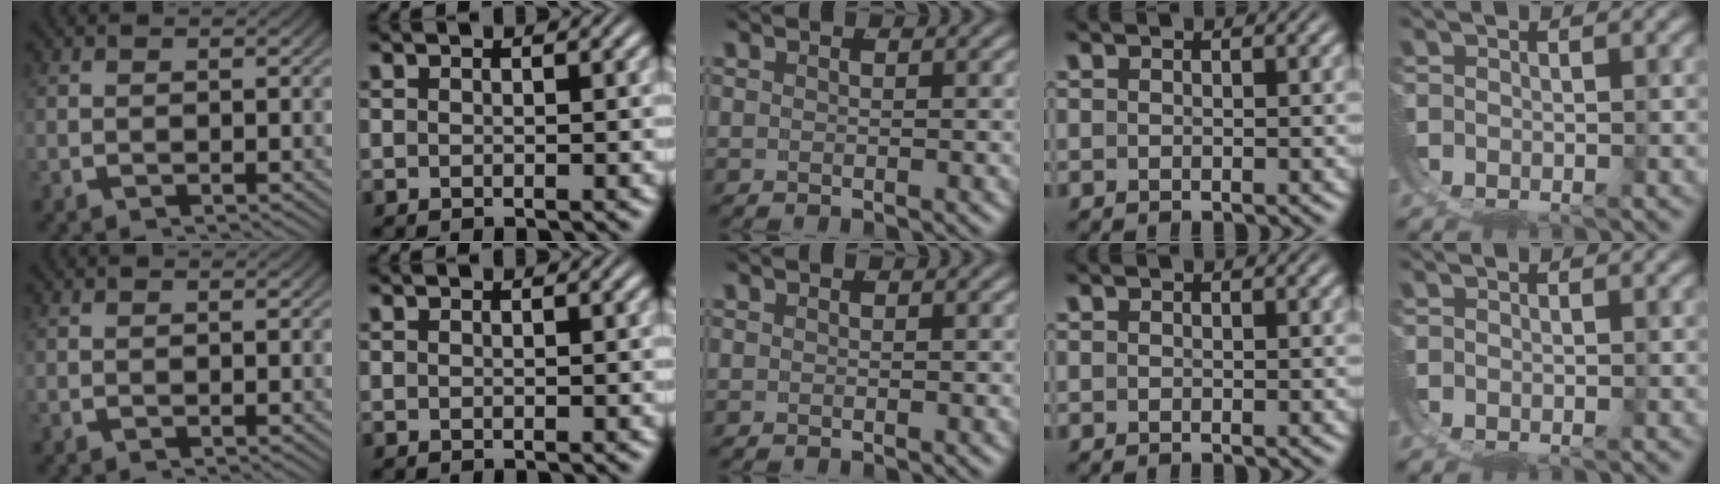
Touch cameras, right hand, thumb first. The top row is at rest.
{}